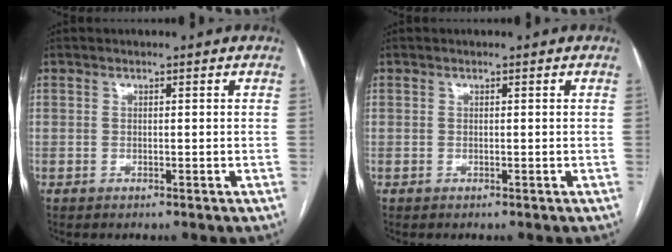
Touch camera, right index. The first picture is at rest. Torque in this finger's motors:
{"motor_torque": [0.26, 0.05, 0.04, 0.01]}